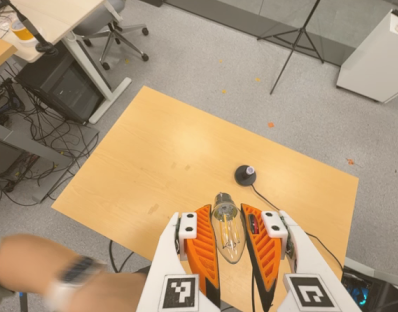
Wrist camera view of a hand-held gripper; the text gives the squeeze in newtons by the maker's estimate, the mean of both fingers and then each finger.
{"total": 18.9, "left": 20.6, "right": 17.2}